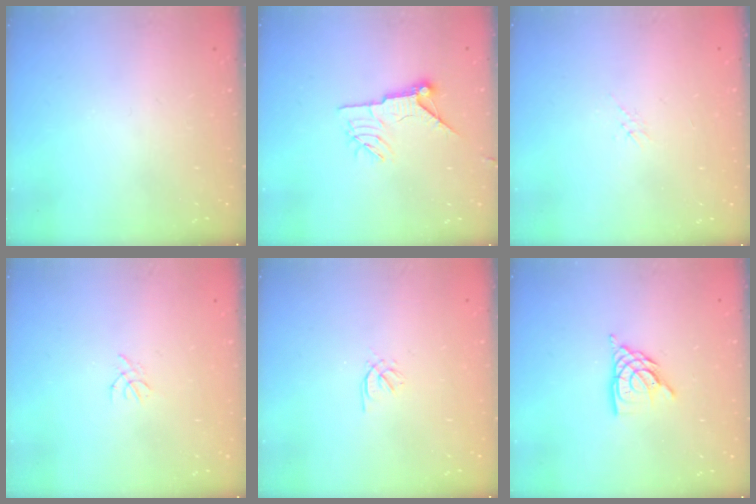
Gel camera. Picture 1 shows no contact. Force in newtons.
{"total": 9.9, "press": 9.9, "slide": 1.0}
{"total": 1.7, "press": 1.6, "slide": 0.4}
{"total": 0.8, "press": 0.7, "slide": 0.3}
{"total": 0.5, "press": 0.3, "slide": 0.4}
{"total": 9.0, "press": 8.9, "slide": 1.2}